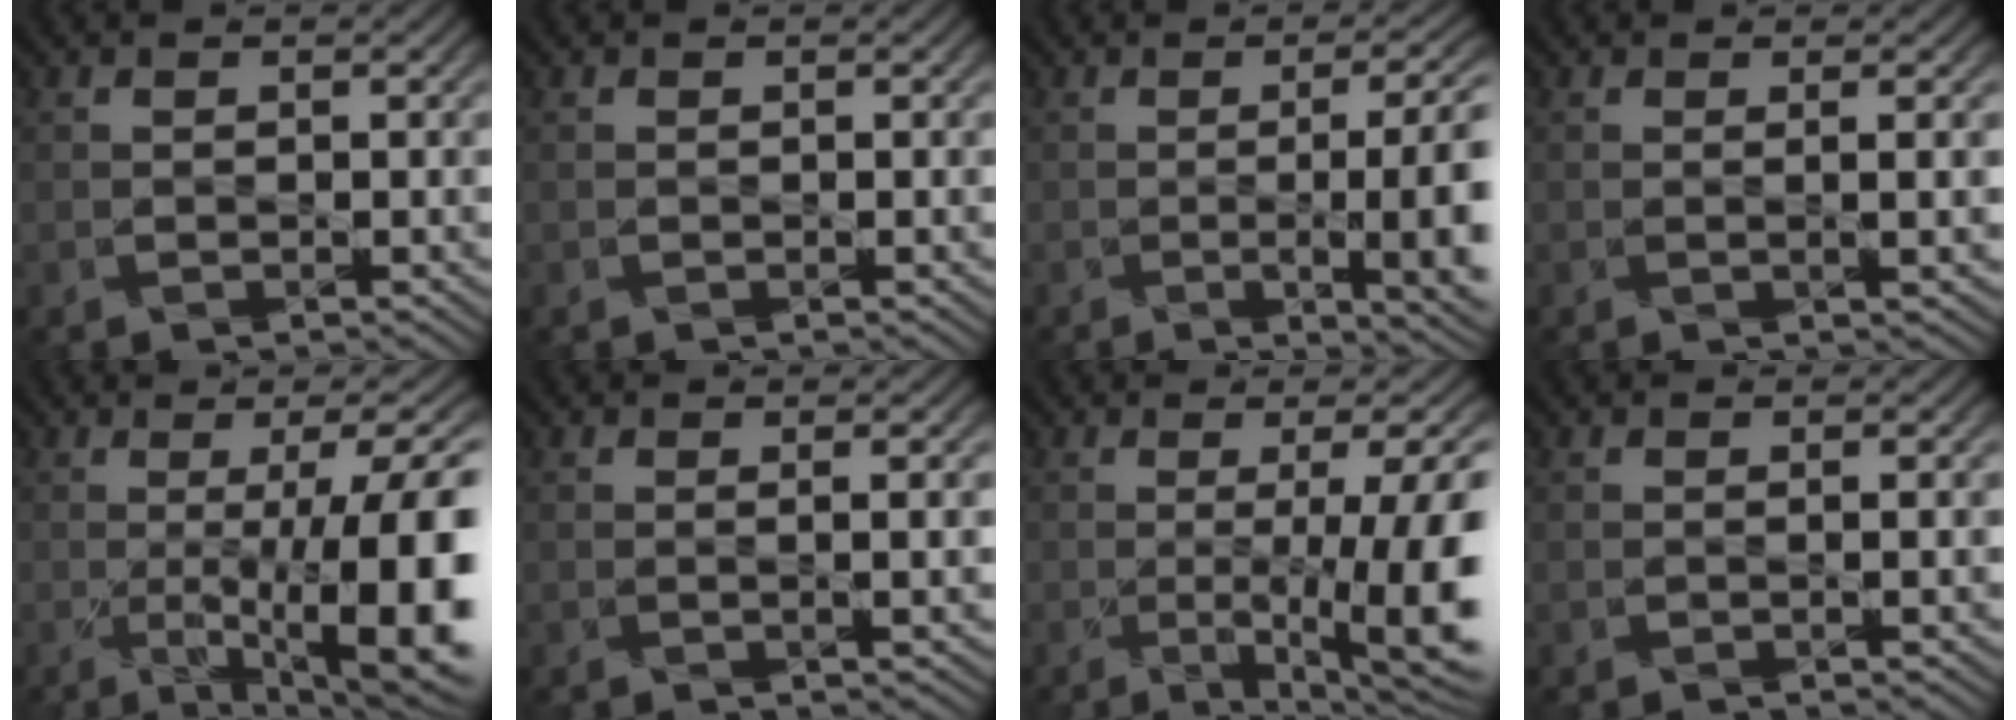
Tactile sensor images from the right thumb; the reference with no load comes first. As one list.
[{"total": 0.0}, {"total": 12.3, "force": [-2.0, 4.0, 11.5], "torque": [-0.123, 0.014, -0.030]}, {"total": 2.4, "force": [0.0, 0.0, 2.4], "torque": [-0.040, 0.007, -0.002]}, {"total": 15.7, "force": [-3.0, 4.3, 14.8], "torque": [-0.188, -0.006, -0.036]}, {"total": 2.1, "force": [0.0, -0.1, 2.1], "torque": [-0.036, 0.009, -0.005]}, {"total": 12.9, "force": [-2.2, 3.4, 12.3], "torque": [-0.154, 0.004, -0.021]}, {"total": 1.1, "force": [-0.2, -0.3, 1.1], "torque": [-0.024, 0.005, -0.008]}]